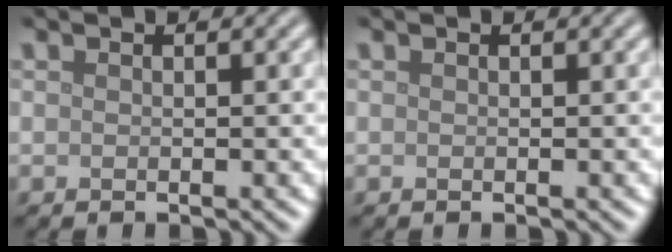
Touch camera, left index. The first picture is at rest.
{"total": 0.0}